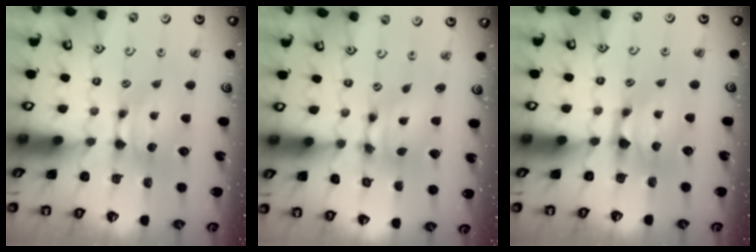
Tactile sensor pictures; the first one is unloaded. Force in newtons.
{"total": 6.0, "press": 5.7, "slide": 2.0}
{"total": 1.1, "press": 0.1, "slide": 1.1}